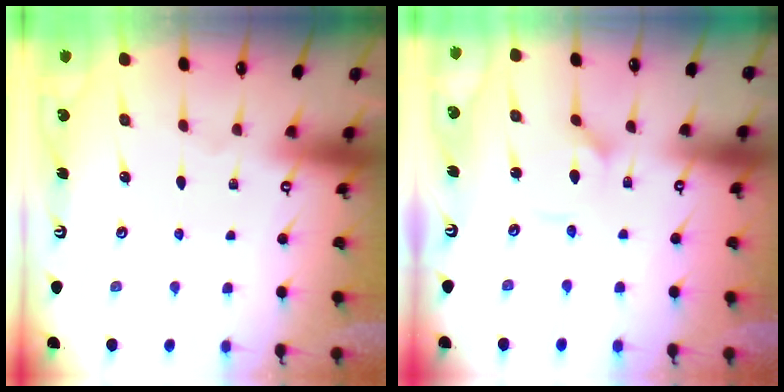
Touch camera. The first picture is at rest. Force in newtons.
{"total": 2.5, "press": 2.5, "slide": 0.2}